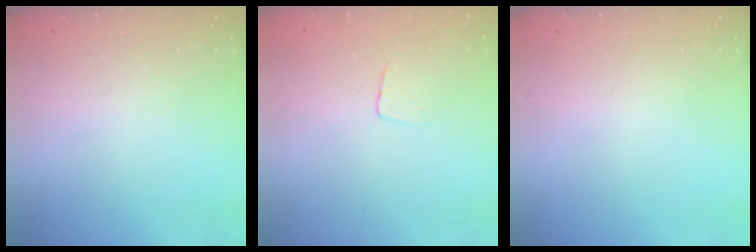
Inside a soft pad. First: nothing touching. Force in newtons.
{"total": 3.2, "press": 3.2, "slide": 0.2}
{"total": 0.0}